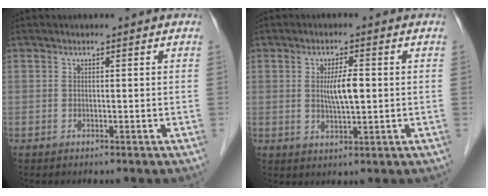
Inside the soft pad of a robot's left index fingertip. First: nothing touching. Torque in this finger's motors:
{"motor_torque": [0.13, 0.06, 0.15, 0.07]}